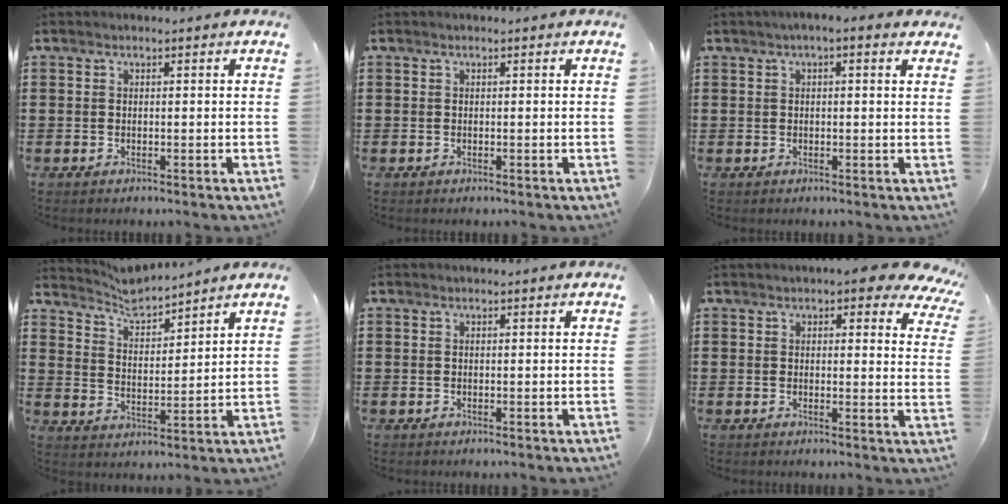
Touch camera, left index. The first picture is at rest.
{"total": 0.0}
{"total": 1.8, "force": [0.8, 0.3, 1.6], "torque": [-0.032, 0.004, 0.014]}
{"total": 4.3, "force": [4.3, -0.2, 0.4], "torque": [-0.028, -0.027, 0.073]}
{"total": 0.0}
{"total": 4.3, "force": [3.4, 1.2, 2.4], "torque": [-0.042, -0.009, 0.057]}